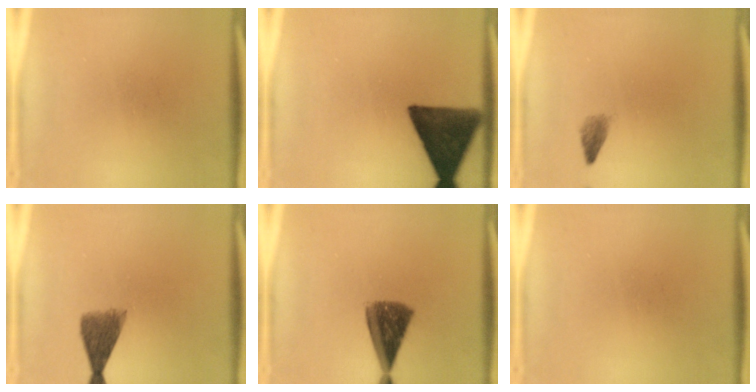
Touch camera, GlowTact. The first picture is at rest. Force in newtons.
{"total": 14.2}
{"total": 1.4}
{"total": 5.1}
{"total": 8.8}
{"total": 0.0}